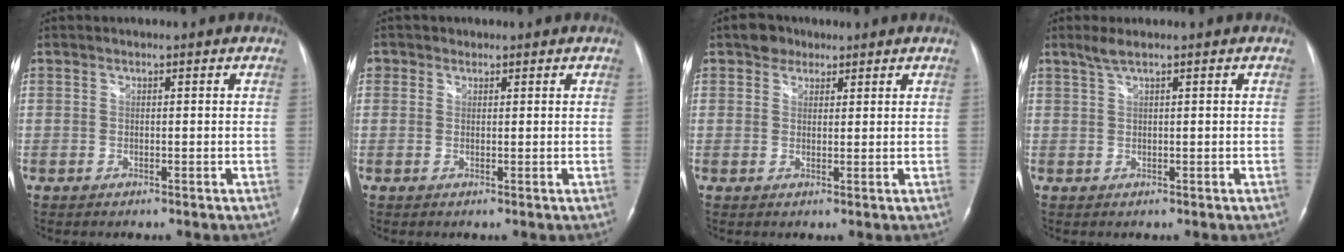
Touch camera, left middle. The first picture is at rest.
{"total": 1.6, "force": [0.8, 1.4, 0.1], "torque": [0.007, 0.002, 0.007]}
{"total": 2.9, "force": [1.9, 2.1, 0.5], "torque": [-0.009, 0.010, 0.027]}
{"total": 1.9, "force": [1.3, 0.0, 1.3], "torque": [-0.036, 0.012, 0.031]}